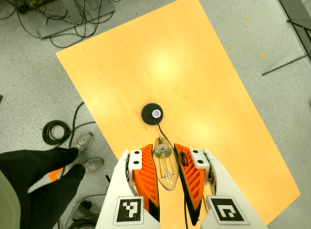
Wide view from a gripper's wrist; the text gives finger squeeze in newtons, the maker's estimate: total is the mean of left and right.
{"total": 21.3, "left": 22.8, "right": 19.7}